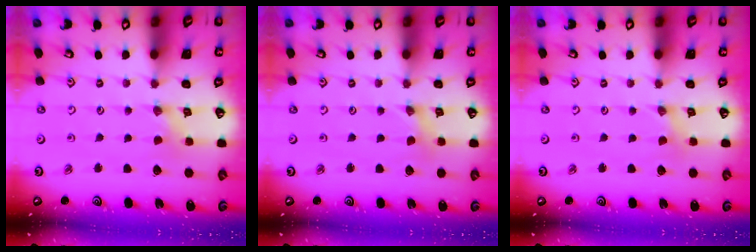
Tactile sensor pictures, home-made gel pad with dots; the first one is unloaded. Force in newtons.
{"total": 0.0}
{"total": 0.0}